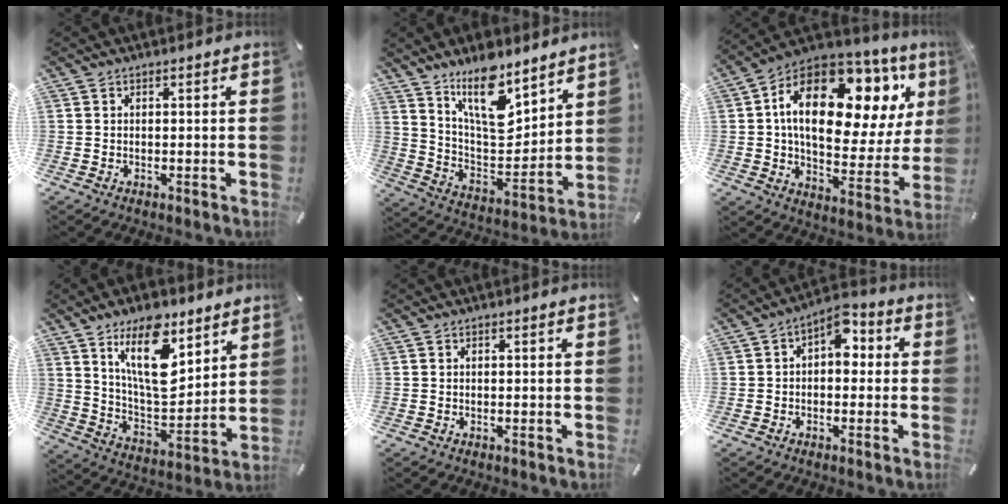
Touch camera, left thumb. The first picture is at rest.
{"total": 16.3, "force": [11.6, 7.3, 8.9], "torque": [-0.153, -0.074, 0.208]}
{"total": 24.0, "force": [10.0, 13.0, 17.5], "torque": [-0.270, -0.053, 0.167]}
{"total": 18.4, "force": [10.4, 8.8, 12.4], "torque": [-0.218, -0.048, 0.178]}
{"total": 0.0}
{"total": 6.5, "force": [1.5, 4.1, 4.8], "torque": [-0.065, -0.004, 0.020]}